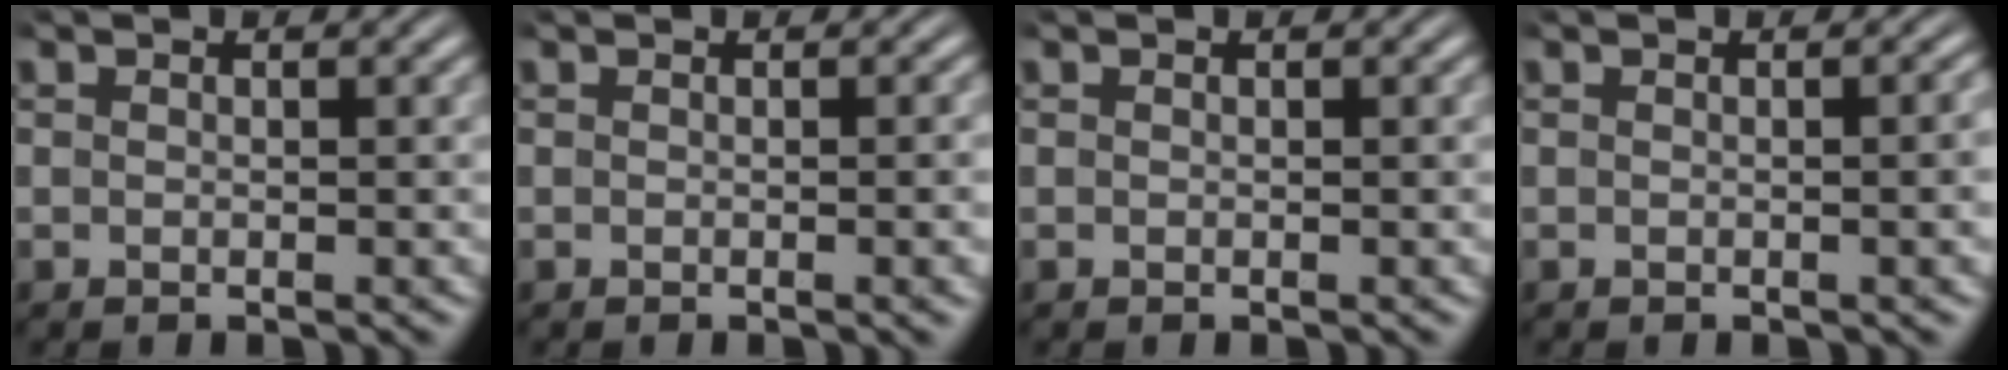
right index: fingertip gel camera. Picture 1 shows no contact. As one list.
[{"total": 0.6, "force": [-0.2, -0.3, 0.5], "torque": [-0.006, 0.005, -0.005]}, {"total": 0.0}, {"total": 1.0, "force": [-0.2, -0.1, 0.9], "torque": [-0.009, 0.007, -0.006]}]